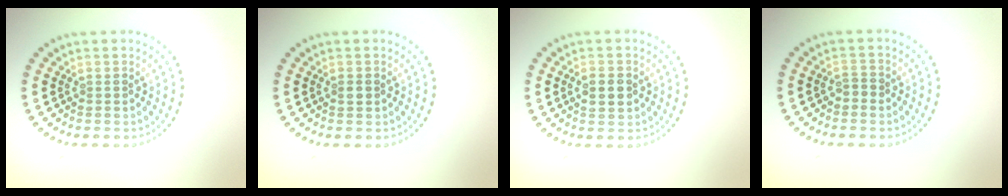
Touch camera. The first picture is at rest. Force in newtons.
{"total": 0.7, "press": 0.6, "slide": 0.2}
{"total": 1.9, "press": 1.9, "slide": 0.0}
{"total": 0.9, "press": 0.8, "slide": 0.4}